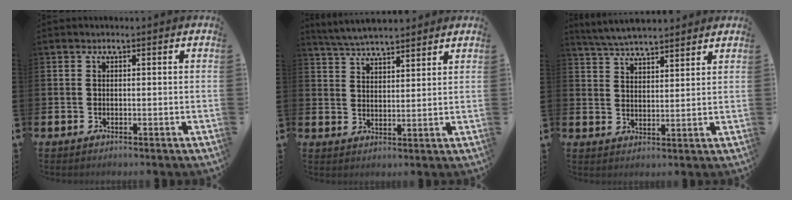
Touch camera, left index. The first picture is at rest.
{"total": 5.1, "force": [5.0, 0.6, 0.9], "torque": [-0.040, -0.018, 0.093]}
{"total": 5.1, "force": [5.0, 0.6, 0.8], "torque": [-0.038, -0.020, 0.094]}